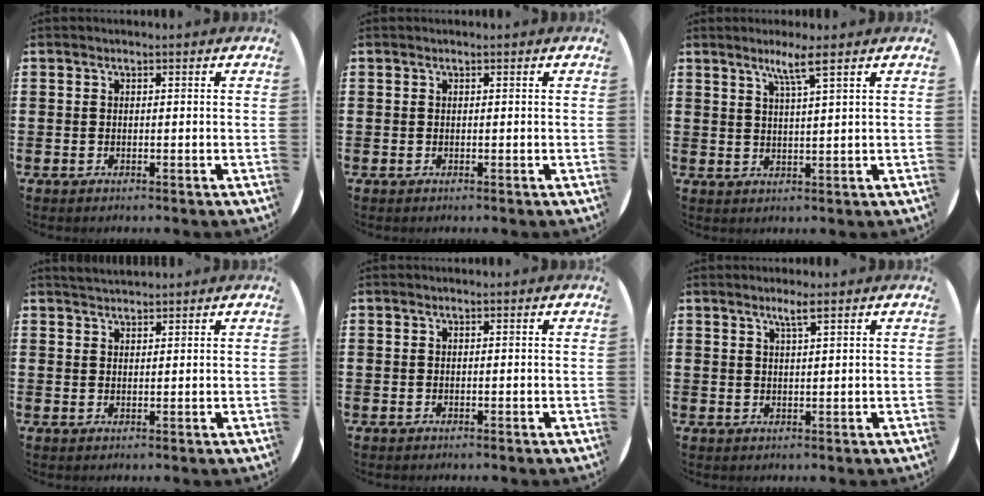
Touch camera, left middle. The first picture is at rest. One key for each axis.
{"total": 0.0}
{"total": 4.1, "fx": 2.8, "fy": -0.4, "fz": 3.0, "tx": -0.065, "ty": 0.003, "tz": 0.046}
{"total": 1.7, "fx": 1.7, "fy": 0.2, "fz": 0.1, "tx": -0.004, "ty": 0.004, "tz": 0.033}
{"total": 0.0}
{"total": 2.2, "fx": 1.6, "fy": -0.1, "fz": 1.5, "tx": -0.031, "ty": 0.000, "tz": 0.028}